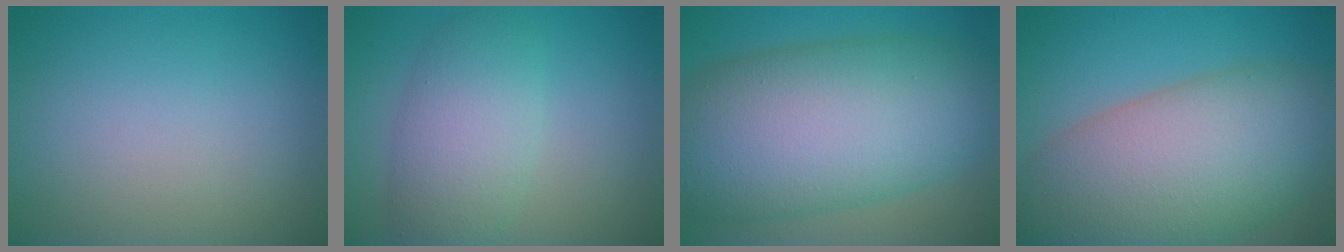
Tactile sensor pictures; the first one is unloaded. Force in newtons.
{"total": 5.1, "press": 5.1, "slide": 0.5}
{"total": 14.4, "press": 14.4, "slide": 0.5}
{"total": 13.1, "press": 13.1, "slide": 1.0}